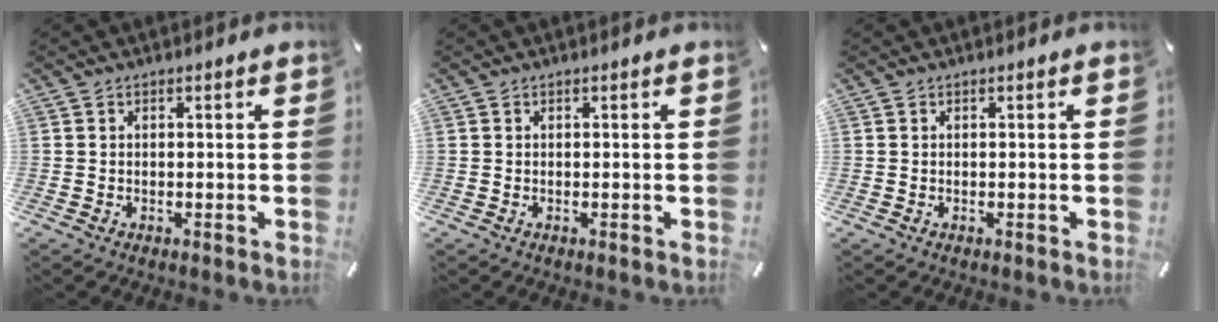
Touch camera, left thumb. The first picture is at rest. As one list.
[{"total": 0.0}, {"total": 0.0}]